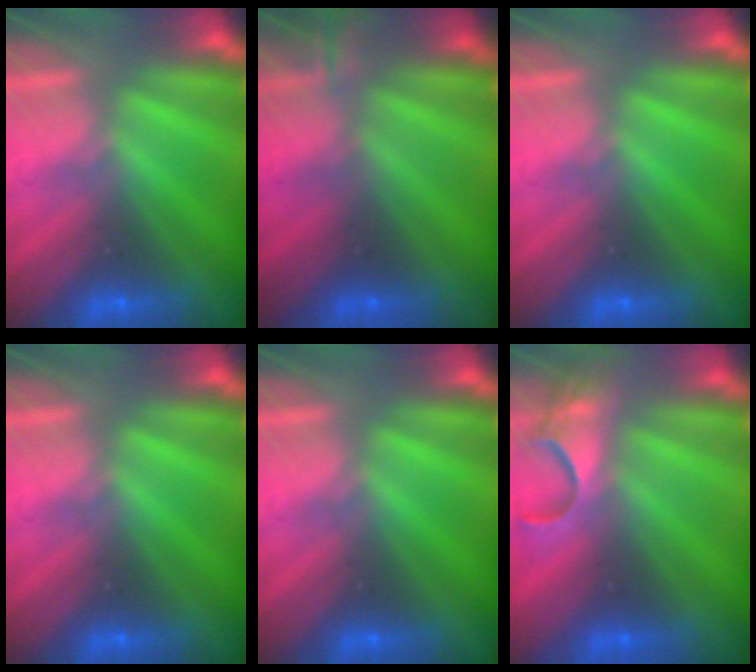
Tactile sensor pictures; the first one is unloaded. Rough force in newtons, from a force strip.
{"total": 3.7}
{"total": 0.0}
{"total": 0.0}
{"total": 0.0}
{"total": 5.0}